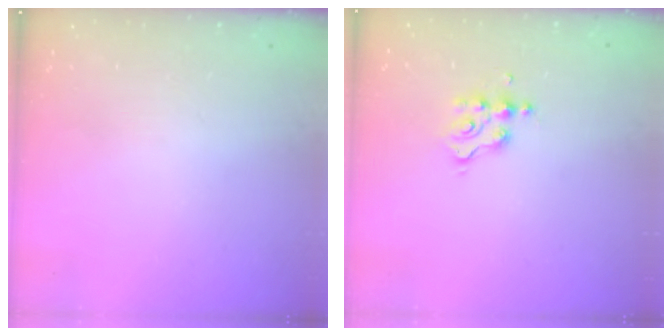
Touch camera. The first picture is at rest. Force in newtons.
{"total": 3.4, "press": 3.4, "slide": 0.3}